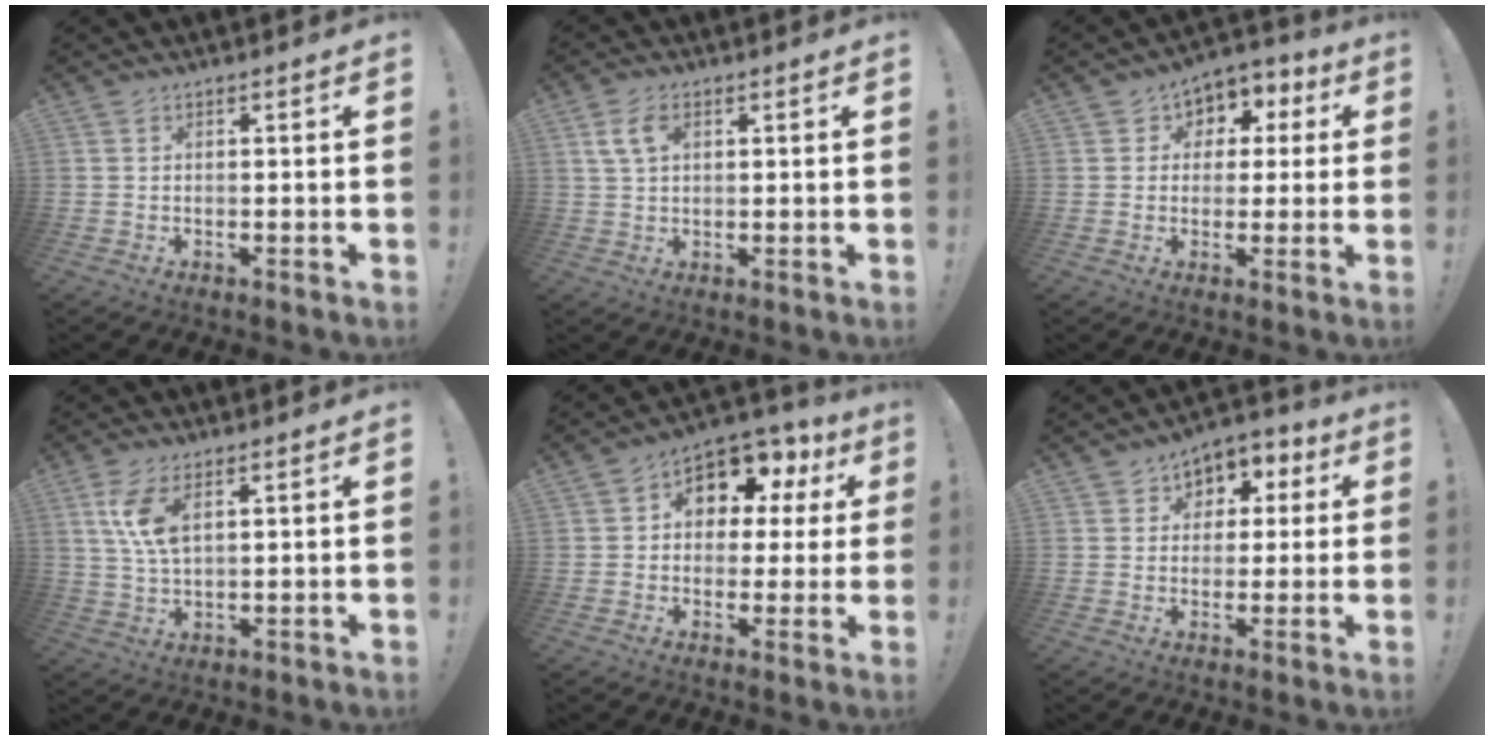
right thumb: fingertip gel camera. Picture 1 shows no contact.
{"total": 5.6, "force": [2.1, 3.2, 4.0], "torque": [-0.078, -0.001, 0.038]}
{"total": 6.4, "force": [0.1, 6.0, 2.4], "torque": [-0.021, 0.002, 0.004]}
{"total": 8.1, "force": [3.2, 3.4, 6.6], "torque": [-0.130, -0.011, 0.053]}
{"total": 9.5, "force": [4.7, 6.5, 5.0], "torque": [-0.079, -0.035, 0.083]}
{"total": 6.2, "force": [0.8, 5.8, 2.1], "torque": [-0.019, -0.003, 0.017]}